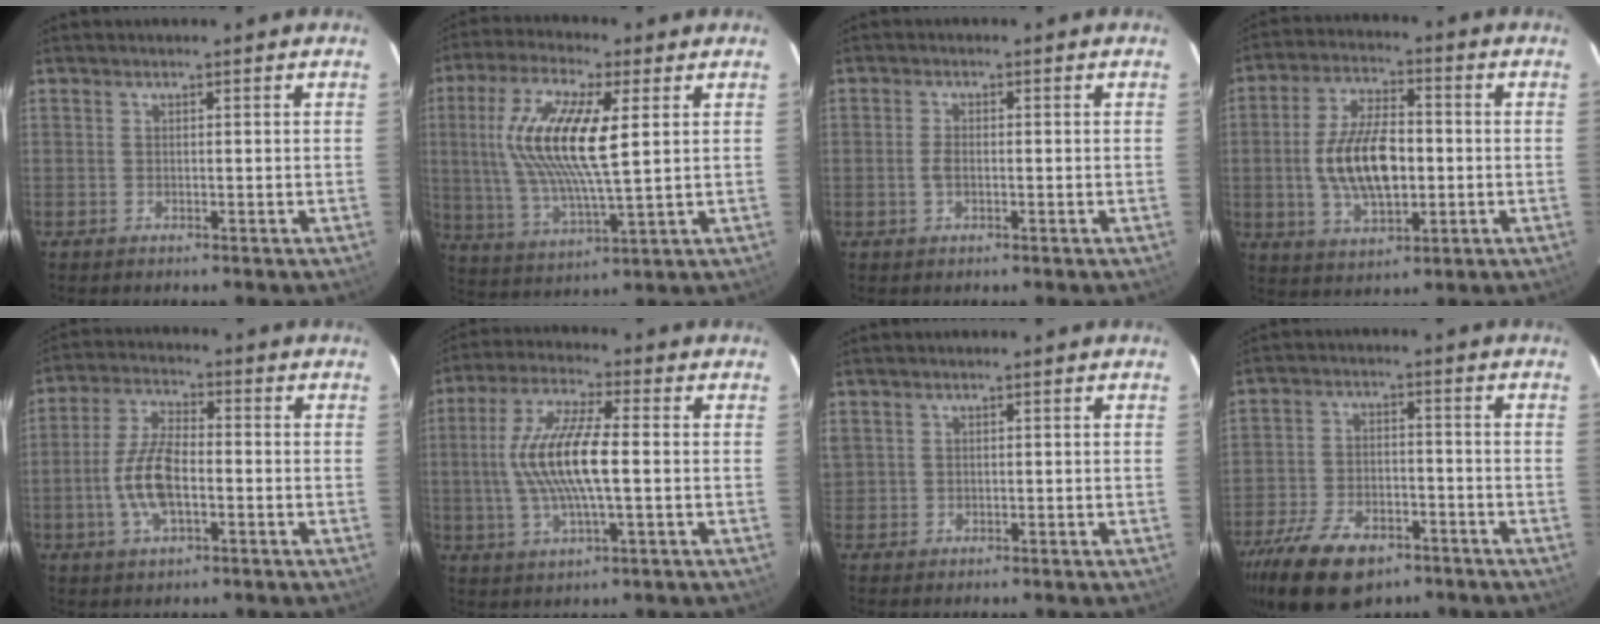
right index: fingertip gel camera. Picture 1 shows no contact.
{"total": 16.0, "force": [3.4, 4.3, 15.0], "torque": [-0.290, 0.004, 0.066]}
{"total": 2.1, "force": [-0.5, 1.2, 1.6], "torque": [-0.036, 0.001, -0.010]}
{"total": 13.3, "force": [-1.2, 6.5, 11.6], "torque": [-0.229, 0.003, -0.018]}
{"total": 9.5, "force": [-2.4, 4.1, 8.3], "torque": [-0.174, 0.005, -0.045]}
{"total": 13.0, "force": [-0.3, 2.8, 12.7], "torque": [-0.252, 0.003, -0.007]}
{"total": 1.6, "force": [0.5, 1.5, 0.3], "torque": [0.003, 0.003, 0.008]}
{"total": 16.3, "force": [-10.3, 8.8, 9.0], "torque": [-0.209, -0.016, -0.174]}